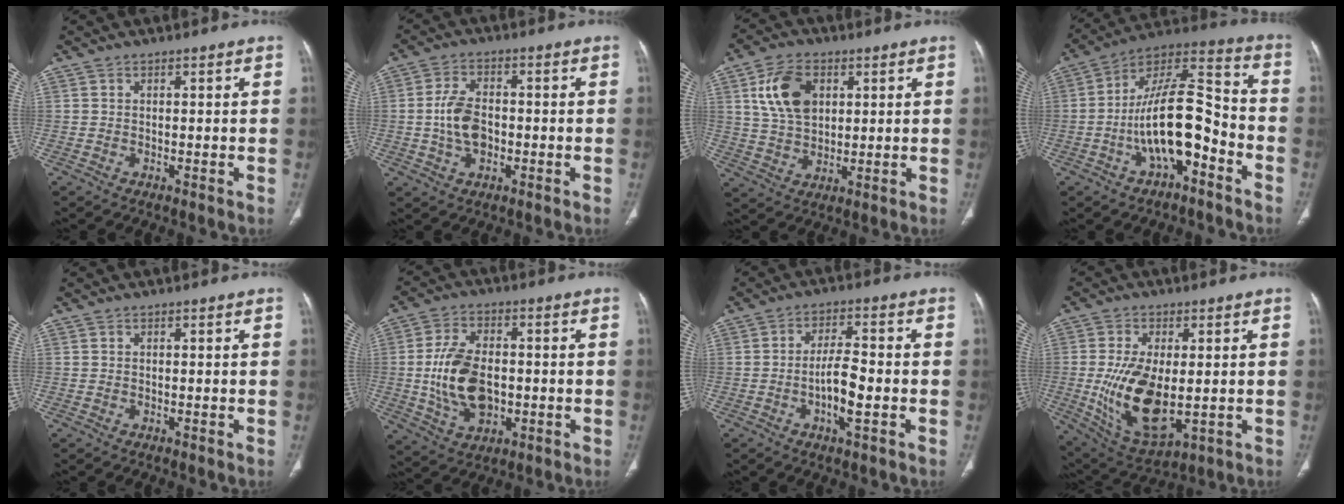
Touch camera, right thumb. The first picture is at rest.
{"total": 7.8, "force": [-1.0, 5.0, 5.9], "torque": [-0.107, 0.009, -0.020]}
{"total": 10.7, "force": [3.5, 7.1, 7.2], "torque": [-0.119, -0.007, 0.069]}
{"total": 16.9, "force": [-5.5, 7.4, 14.1], "torque": [-0.235, 0.068, -0.094]}
{"total": 0.0}
{"total": 13.5, "force": [-1.1, 8.5, 10.4], "torque": [-0.183, 0.006, -0.012]}
{"total": 7.0, "force": [-1.8, 2.2, 6.4], "torque": [-0.118, 0.010, -0.035]}
{"total": 15.3, "force": [-1.2, 7.8, 13.0], "torque": [-0.239, -0.019, 0.000]}